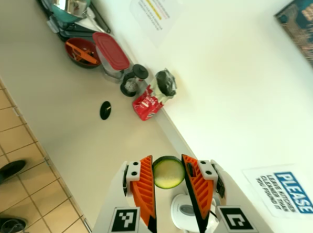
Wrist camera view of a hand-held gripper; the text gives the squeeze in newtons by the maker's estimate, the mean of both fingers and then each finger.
{"total": 9.1, "left": 9.3, "right": 8.9}